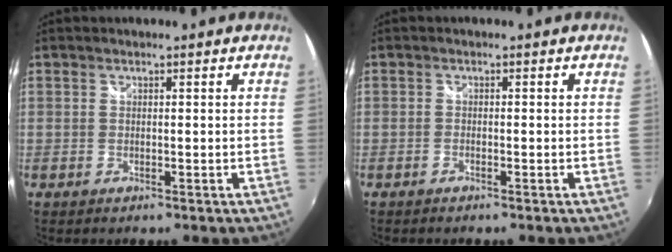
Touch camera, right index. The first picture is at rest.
{"total": 0.5, "force": [-0.5, 0.2, 0.2], "torque": [-0.008, -0.002, -0.013]}